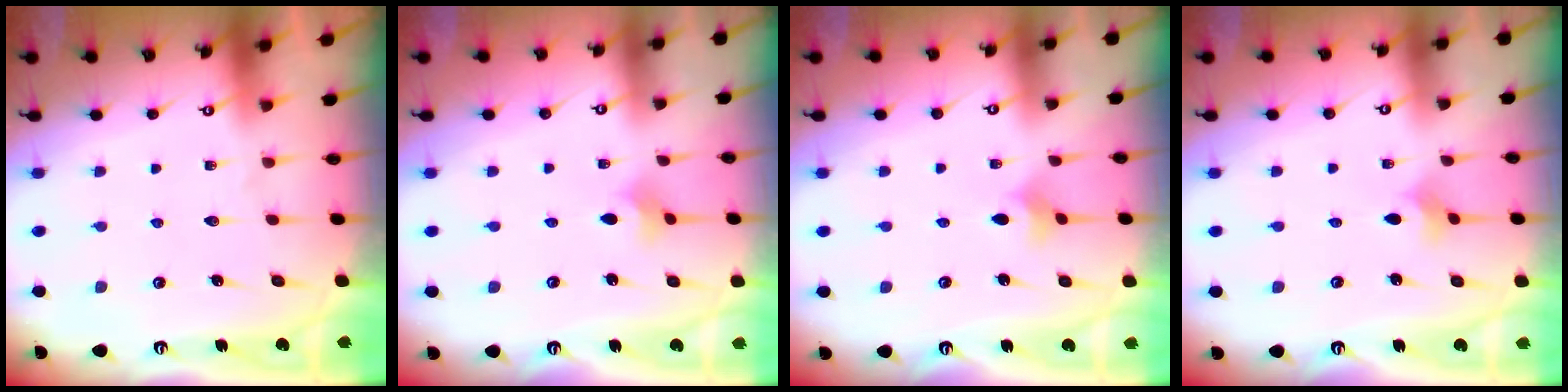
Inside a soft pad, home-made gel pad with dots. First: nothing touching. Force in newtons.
{"total": 3.4, "press": 3.4, "slide": 0.4}
{"total": 3.3, "press": 3.3, "slide": 0.7}
{"total": 2.4, "press": 2.4, "slide": 0.5}